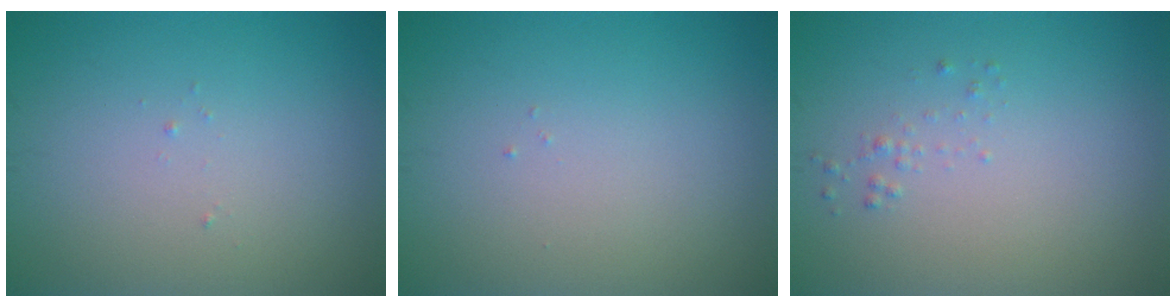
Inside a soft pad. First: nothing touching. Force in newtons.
{"total": 0.0}
{"total": 0.6, "press": 0.6, "slide": 0.1}